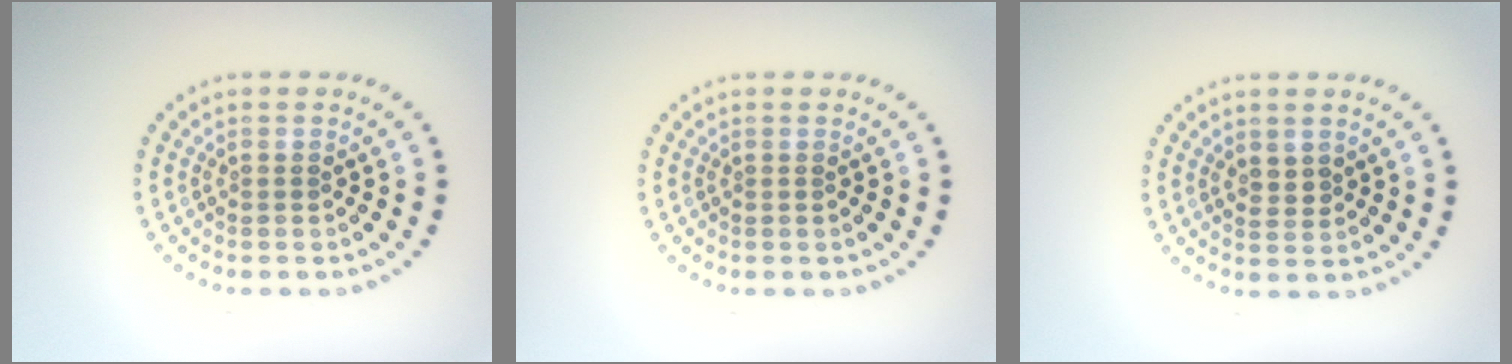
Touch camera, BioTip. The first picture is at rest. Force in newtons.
{"total": 0.0}
{"total": 1.2, "press": 1.0, "slide": 0.5}